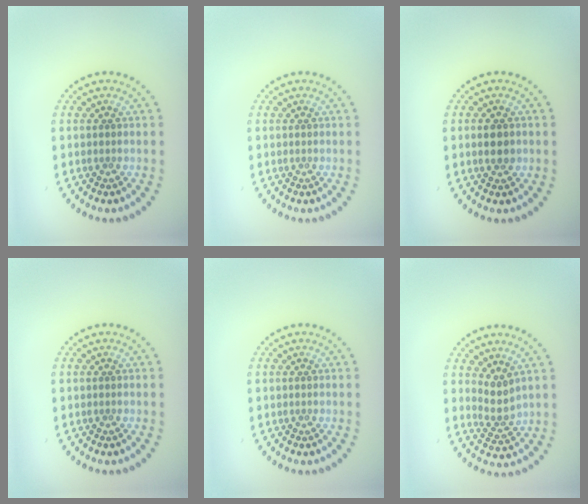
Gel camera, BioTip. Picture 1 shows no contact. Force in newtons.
{"total": 0.0}
{"total": 1.7, "press": 1.7, "slide": 0.1}
{"total": 0.0}
{"total": 0.0}
{"total": 2.1, "press": 1.6, "slide": 1.4}